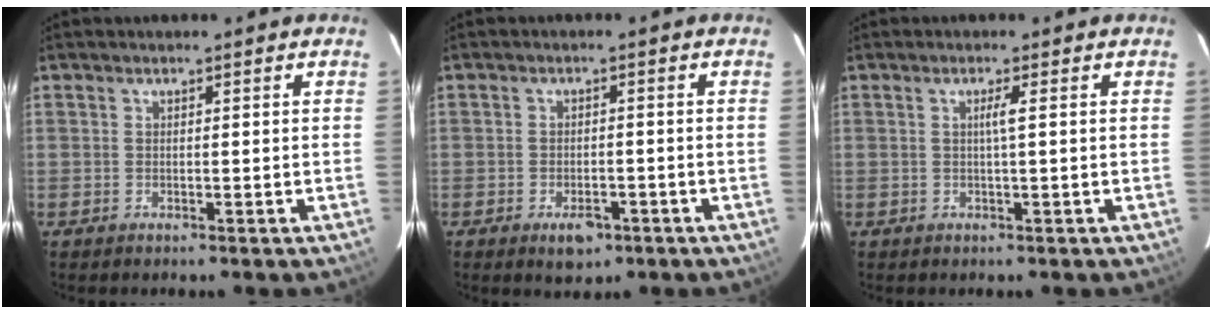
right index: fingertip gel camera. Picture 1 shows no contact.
{"total": 3.6, "force": [-2.1, 1.9, 2.2], "torque": [-0.032, 0.000, -0.023]}
{"total": 1.2, "force": [0.3, -0.4, 1.1], "torque": [-0.025, 0.000, 0.005]}